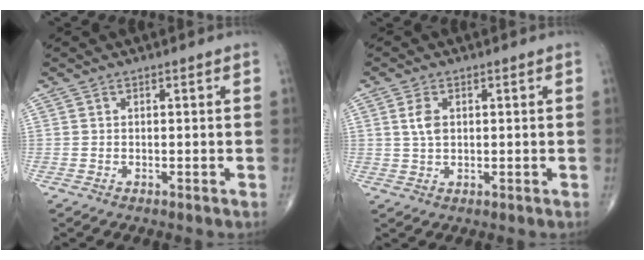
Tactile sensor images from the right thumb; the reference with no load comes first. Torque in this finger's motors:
{"motor_torque": [-0.43, 0.05, -0.09, 0.22, 0.00]}